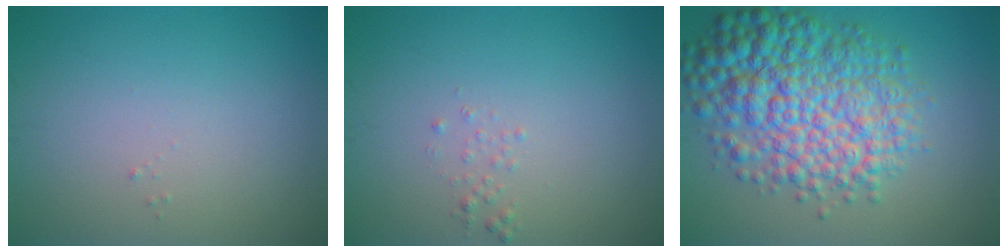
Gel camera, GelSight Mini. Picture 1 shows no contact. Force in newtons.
{"total": 0.7, "press": 0.6, "slide": 0.1}
{"total": 9.8, "press": 9.8, "slide": 0.2}